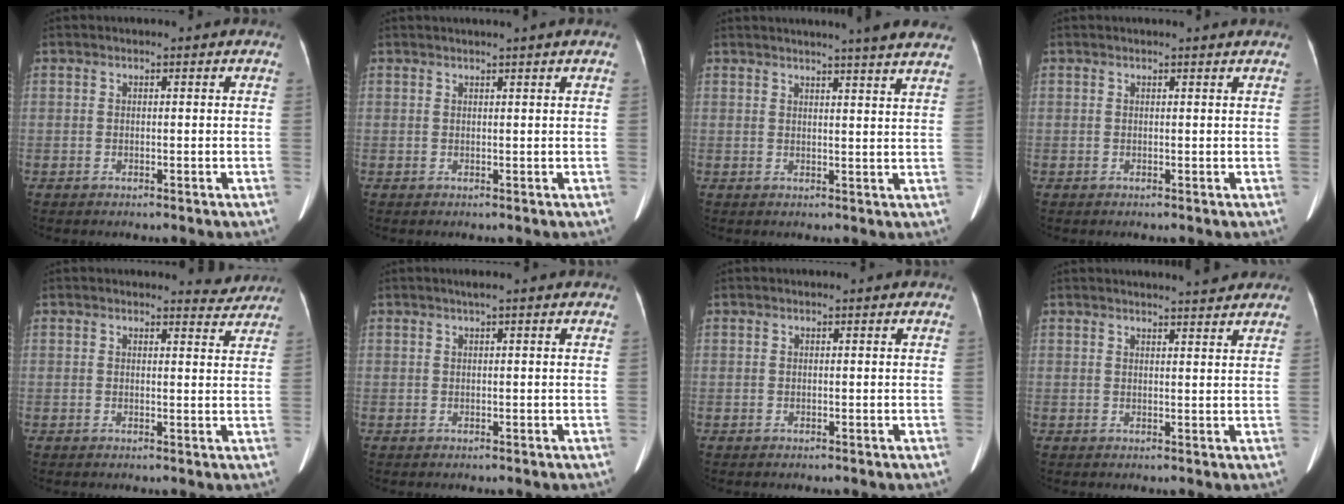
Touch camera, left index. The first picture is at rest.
{"total": 2.4, "force": [2.0, -0.7, 1.1], "torque": [-0.018, 0.010, 0.033]}
{"total": 12.1, "force": [10.9, -0.7, 5.2], "torque": [-0.072, -0.017, 0.112]}
{"total": 1.7, "force": [1.6, -0.3, 0.4], "torque": [-0.013, 0.001, 0.018]}
{"total": 2.6, "force": [2.6, 0.4, -0.3], "torque": [0.002, -0.020, 0.020]}
{"total": 0.8, "force": [0.4, -0.2, 0.6], "torque": [-0.017, 0.005, 0.013]}
{"total": 0.0}
{"total": 4.9, "force": [4.6, 0.1, 1.7], "torque": [-0.029, 0.001, 0.053]}